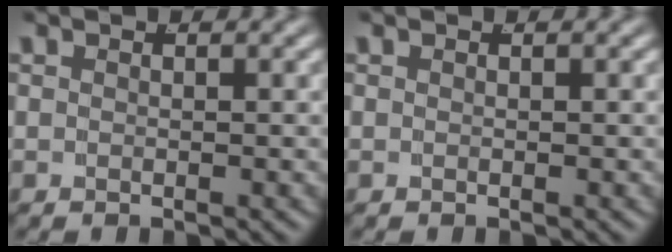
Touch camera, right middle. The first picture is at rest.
{"total": 0.0}